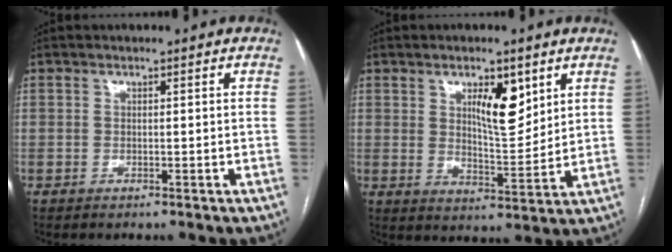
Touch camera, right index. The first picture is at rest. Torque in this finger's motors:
{"motor_torque": [0.12, 0.24, 0.40, 0.08]}